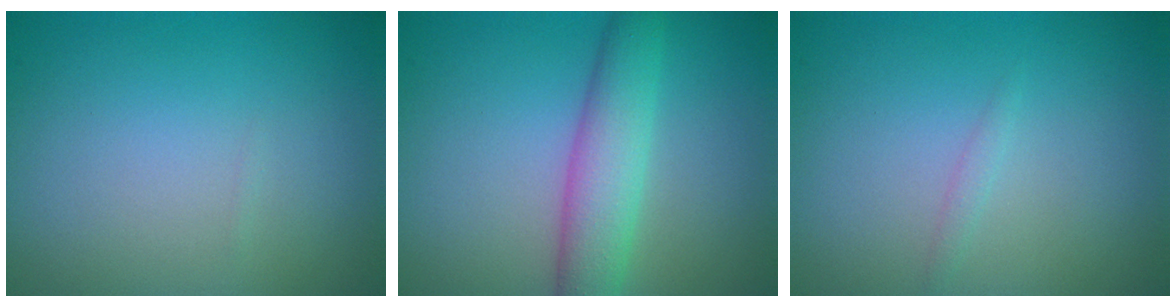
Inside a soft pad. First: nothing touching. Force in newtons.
{"total": 4.7, "press": 4.7, "slide": 0.1}
{"total": 0.6, "press": 0.6, "slide": 0.0}